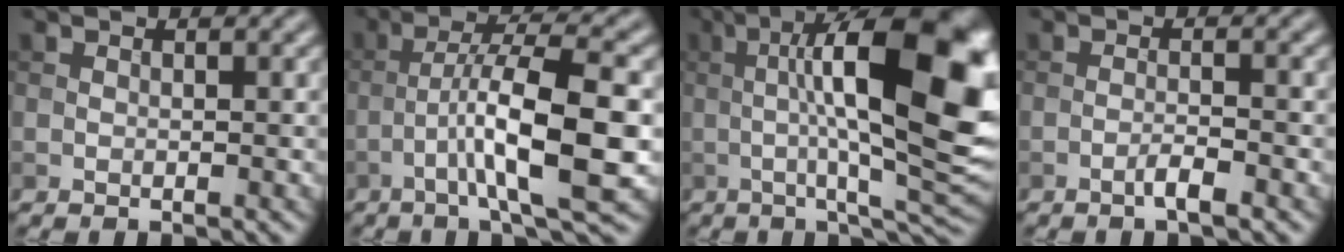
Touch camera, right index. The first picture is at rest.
{"total": 9.0, "force": [-2.5, 1.6, 8.5], "torque": [-0.136, 0.016, -0.045]}
{"total": 17.7, "force": [1.6, 4.7, 17.0], "torque": [-0.235, 0.016, 0.028]}
{"total": 2.0, "force": [-1.1, 0.2, 1.6], "torque": [-0.025, 0.007, -0.026]}